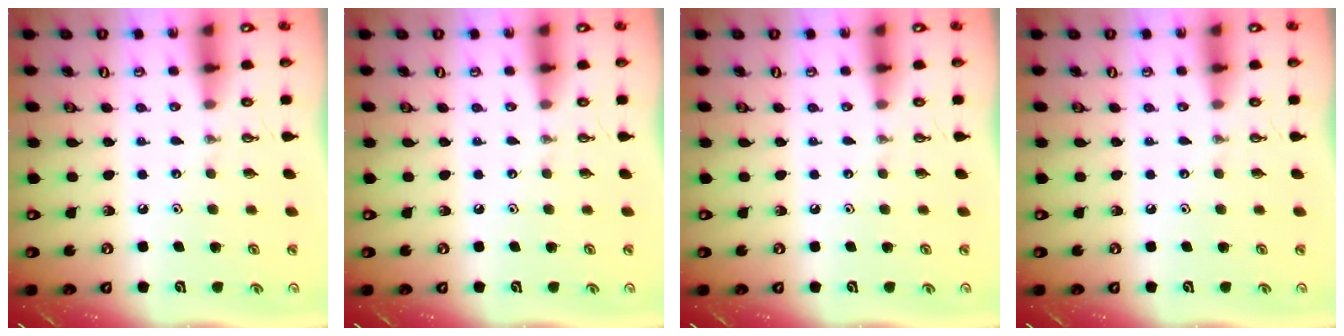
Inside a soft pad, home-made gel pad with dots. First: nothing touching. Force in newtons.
{"total": 0.0}
{"total": 0.0}
{"total": 0.0}